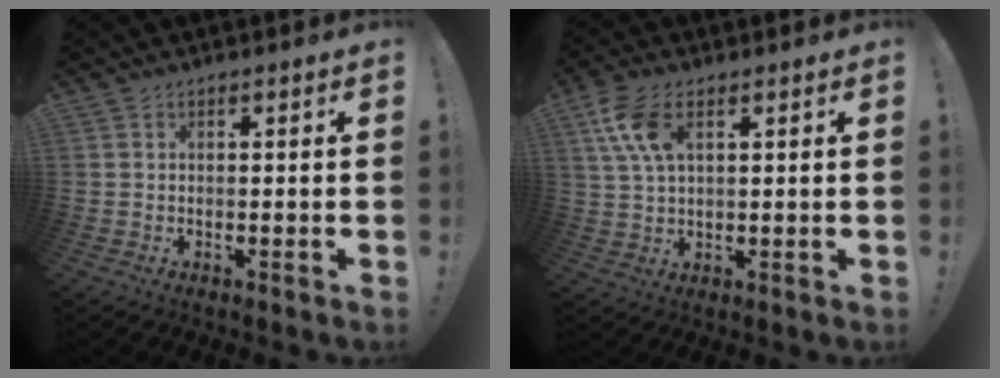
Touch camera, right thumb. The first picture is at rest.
{"total": 9.7, "force": [3.9, 5.1, 7.3], "torque": [-0.152, -0.008, 0.074]}